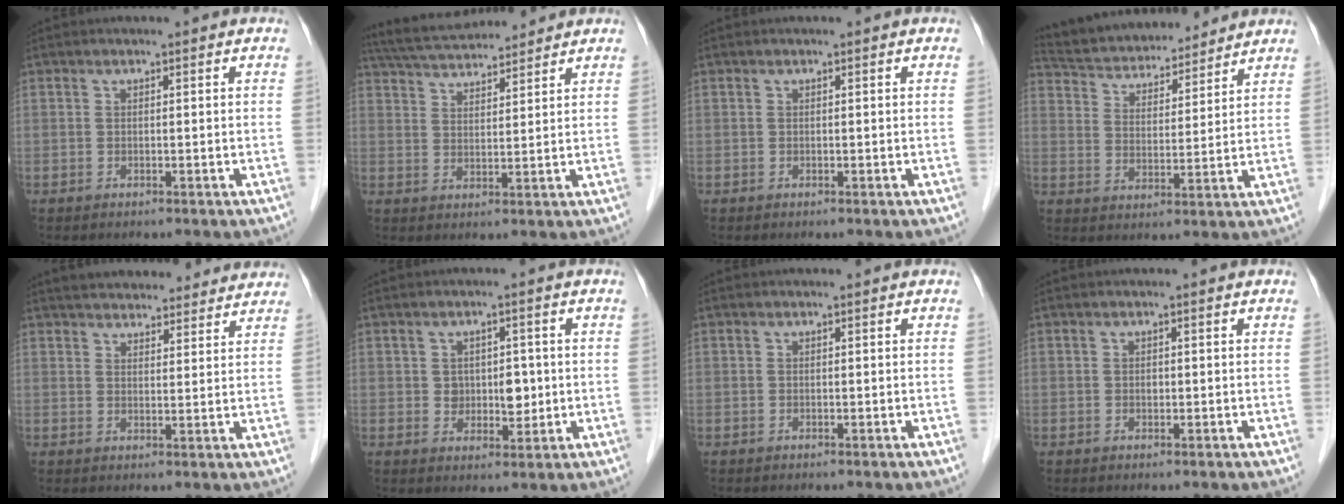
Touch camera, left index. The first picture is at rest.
{"total": 10.3, "force": [9.7, 1.4, 3.2], "torque": [-0.065, 0.029, 0.162]}
{"total": 0.0}
{"total": 16.3, "force": [15.1, 4.1, 4.8], "torque": [-0.087, 0.028, 0.244]}
{"total": 15.7, "force": [14.4, 4.3, 4.7], "torque": [-0.053, 0.032, 0.188]}
{"total": 4.0, "force": [0.2, 3.0, 2.7], "torque": [-0.035, 0.007, 0.010]}
{"total": 0.0}
{"total": 0.6, "force": [0.0, 0.4, 0.4], "torque": [-0.008, 0.001, -0.001]}